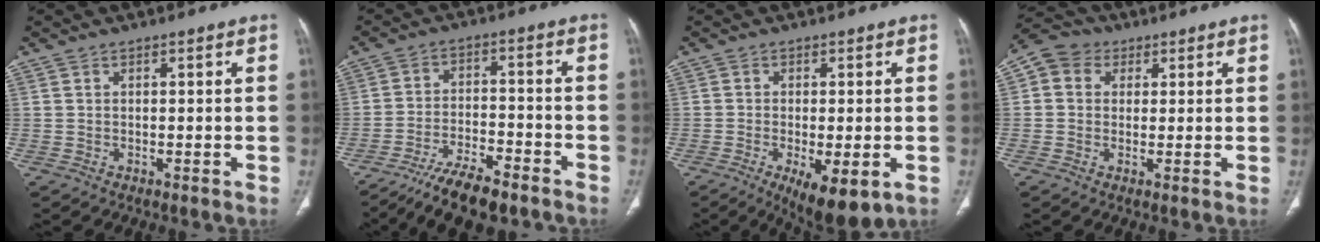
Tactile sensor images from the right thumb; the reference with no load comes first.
{"total": 11.4, "force": [-9.0, 3.5, 6.0], "torque": [-0.103, 0.046, -0.154]}
{"total": 10.3, "force": [-4.1, 3.8, 8.6], "torque": [-0.128, -0.012, -0.056]}
{"total": 6.4, "force": [1.8, 5.7, 2.4], "torque": [-0.026, 0.011, 0.025]}